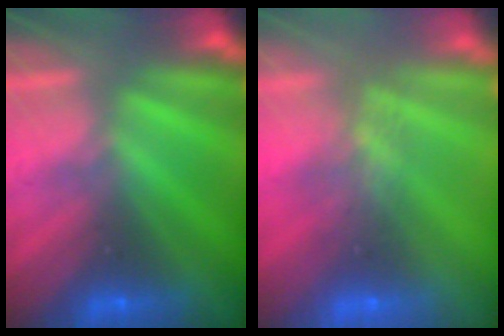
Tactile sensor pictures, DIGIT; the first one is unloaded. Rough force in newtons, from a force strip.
{"total": 7.5}